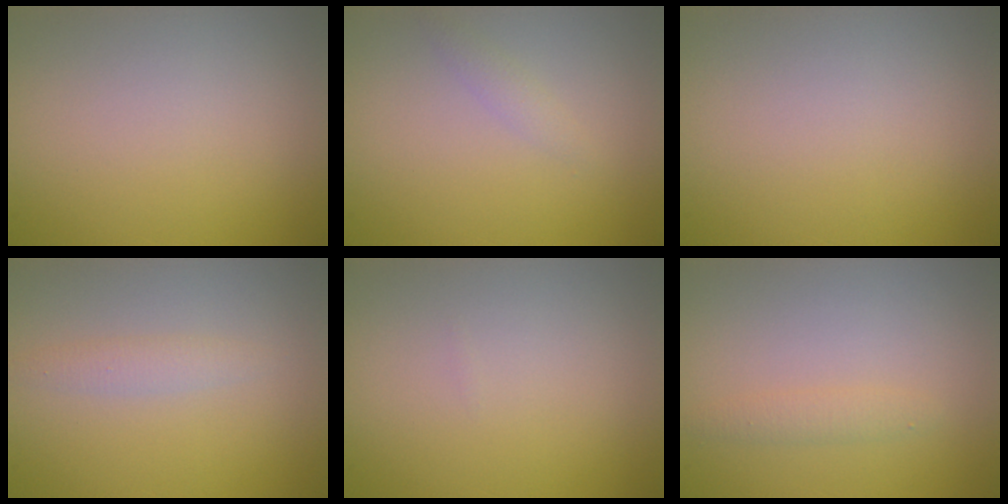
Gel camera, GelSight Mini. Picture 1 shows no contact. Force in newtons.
{"total": 0.9, "press": 0.9, "slide": 0.0}
{"total": 0.0}
{"total": 1.3, "press": 1.3, "slide": 0.1}
{"total": 0.0}
{"total": 1.1, "press": 1.1, "slide": 0.0}